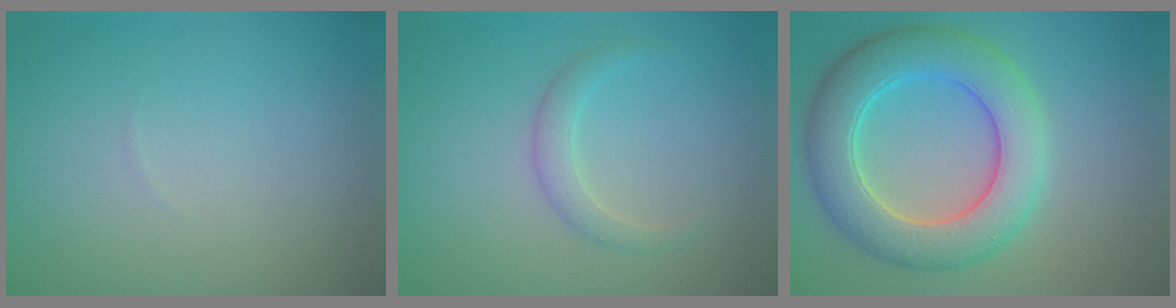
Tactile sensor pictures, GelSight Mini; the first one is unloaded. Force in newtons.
{"total": 1.7, "press": 1.7, "slide": 0.0}
{"total": 7.8, "press": 7.8, "slide": 0.4}